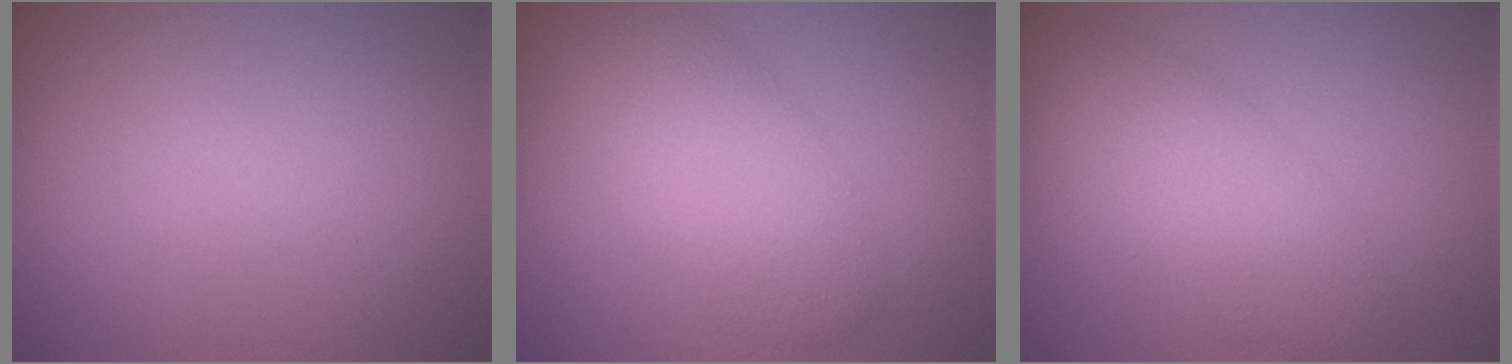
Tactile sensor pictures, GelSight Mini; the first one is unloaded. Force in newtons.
{"total": 4.6, "press": 4.6, "slide": 0.2}
{"total": 4.9, "press": 4.9, "slide": 0.1}